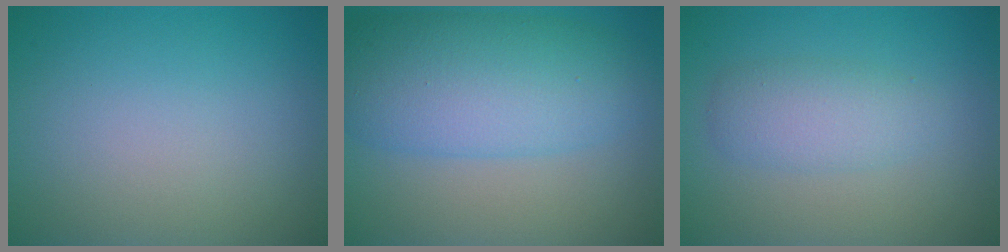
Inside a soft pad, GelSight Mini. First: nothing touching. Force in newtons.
{"total": 8.4, "press": 8.4, "slide": 0.2}
{"total": 2.9, "press": 2.9, "slide": 0.1}